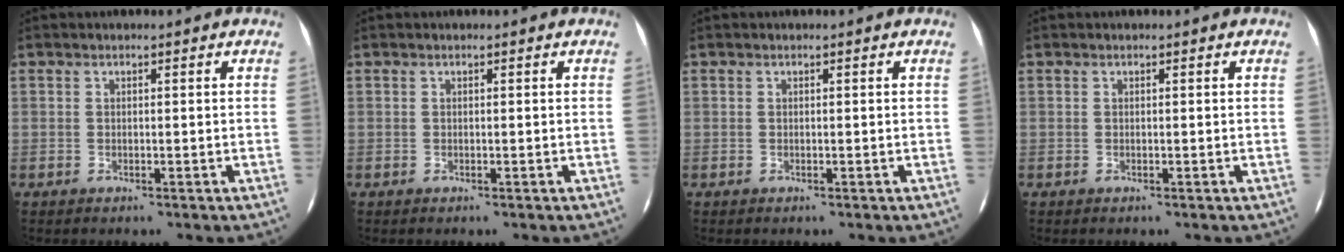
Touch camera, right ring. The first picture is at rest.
{"total": 0.0}
{"total": 0.0}
{"total": 0.0}